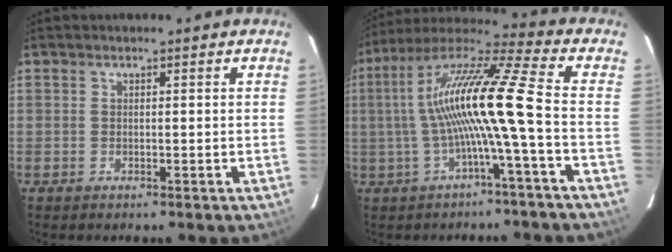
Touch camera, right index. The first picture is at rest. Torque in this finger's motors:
{"motor_torque": [1.53, -0.61, 1.05, 0.21]}